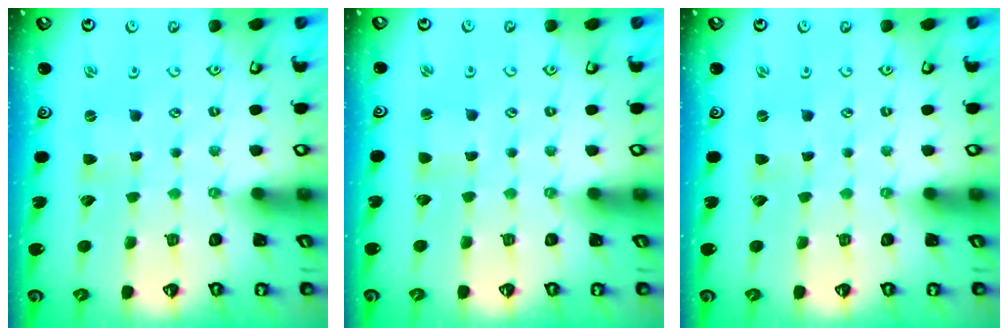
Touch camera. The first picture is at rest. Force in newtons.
{"total": 1.3, "press": 1.3, "slide": 0.1}
{"total": 0.0}